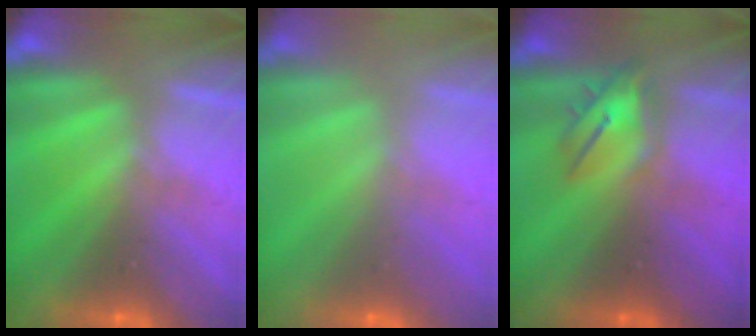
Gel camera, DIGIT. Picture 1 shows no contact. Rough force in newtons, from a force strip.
{"total": 2.9}
{"total": 3.5}